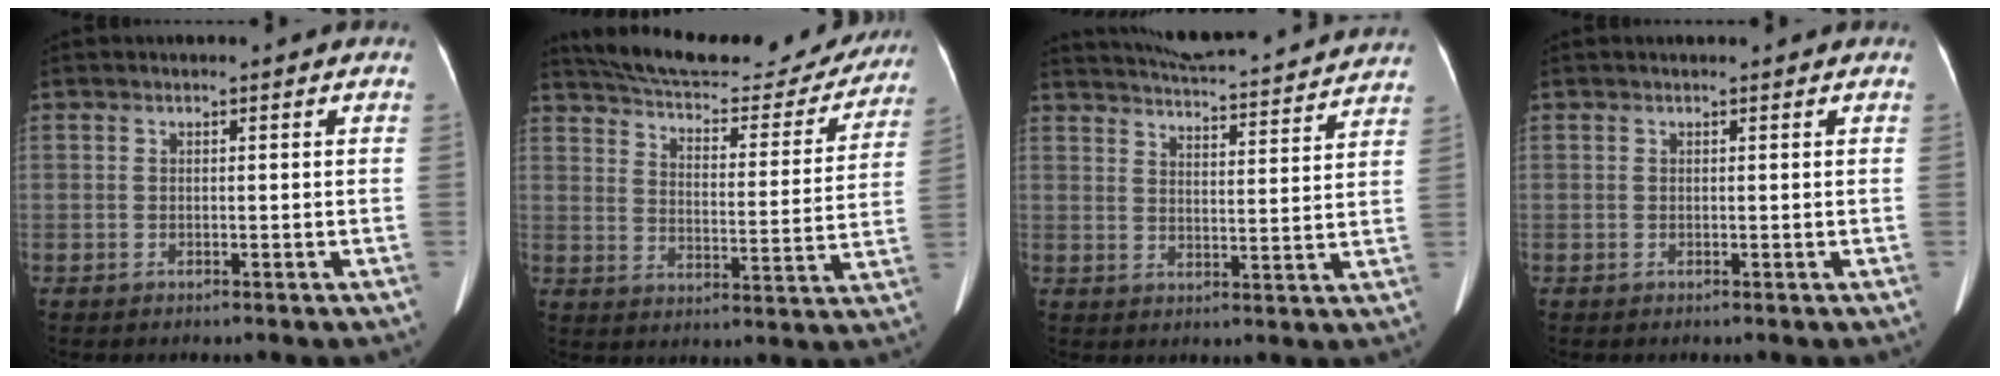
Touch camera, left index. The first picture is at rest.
{"total": 25.4, "force": [23.2, 5.9, 8.5], "torque": [-0.137, -0.026, 0.301]}
{"total": 22.3, "force": [21.1, 1.7, 7.1], "torque": [-0.115, -0.011, 0.271]}
{"total": 1.1, "force": [0.9, 0.1, 0.5], "torque": [-0.007, 0.015, 0.014]}